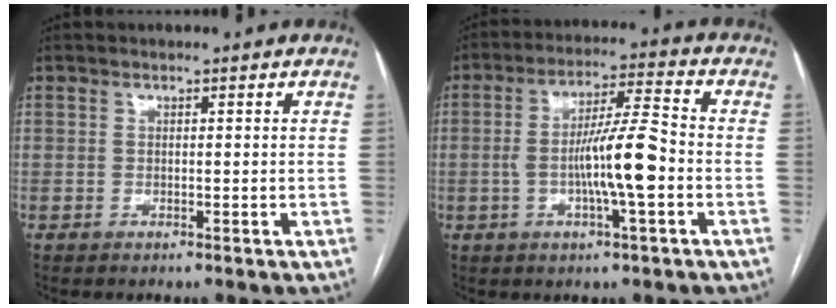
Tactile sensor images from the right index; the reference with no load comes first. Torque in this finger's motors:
{"motor_torque": [1.23, -0.10, 0.68, 0.18]}